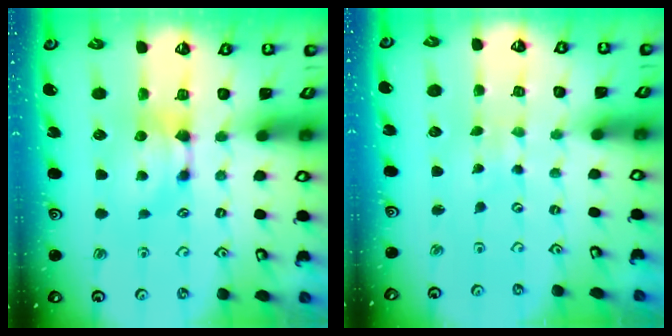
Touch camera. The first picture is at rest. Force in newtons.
{"total": 6.1, "press": 6.1, "slide": 0.3}